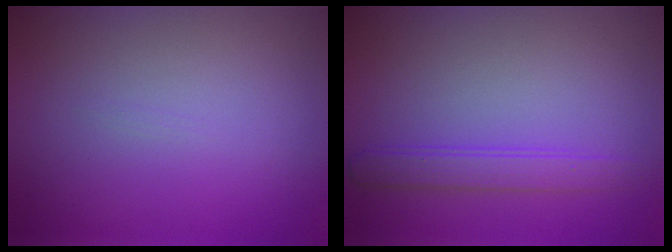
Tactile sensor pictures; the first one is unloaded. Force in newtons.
{"total": 2.2, "press": 2.2, "slide": 0.2}